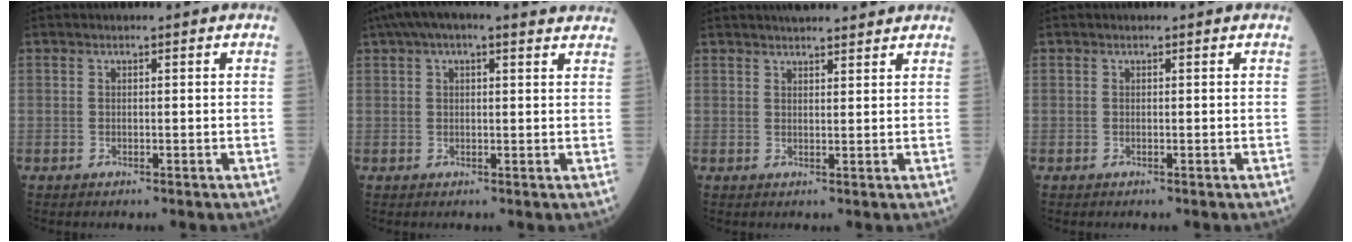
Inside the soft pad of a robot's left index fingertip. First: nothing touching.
{"total": 10.8, "force": [8.3, 2.8, 6.3], "torque": [-0.101, 0.051, 0.111]}
{"total": 7.1, "force": [6.5, 1.1, 2.8], "torque": [-0.038, 0.022, 0.087]}
{"total": 0.0}